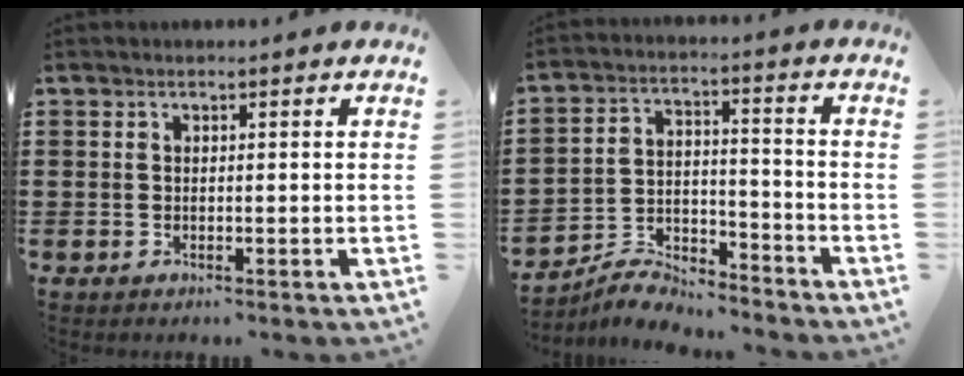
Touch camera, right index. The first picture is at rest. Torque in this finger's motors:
{"motor_torque": [-0.46, -0.82, 0.06, 0.00]}